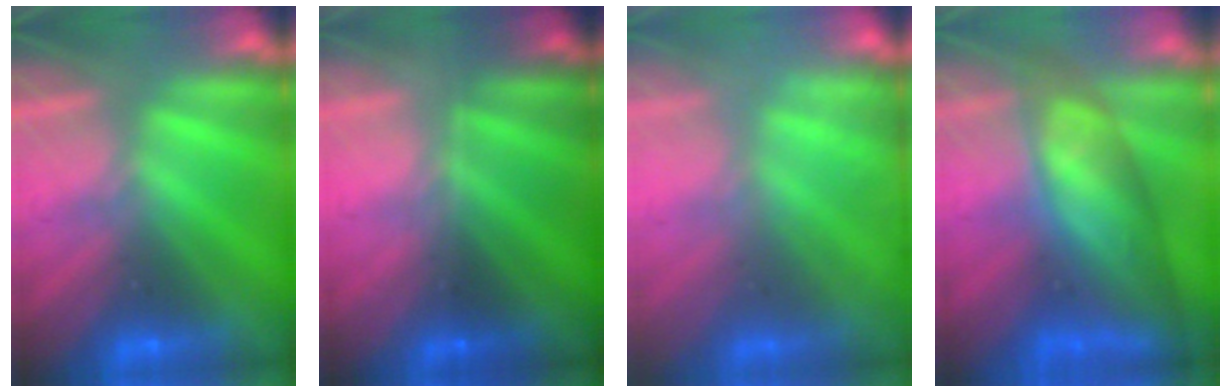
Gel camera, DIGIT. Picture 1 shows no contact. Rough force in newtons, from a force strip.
{"total": 1.6}
{"total": 2.3}
{"total": 9.4}